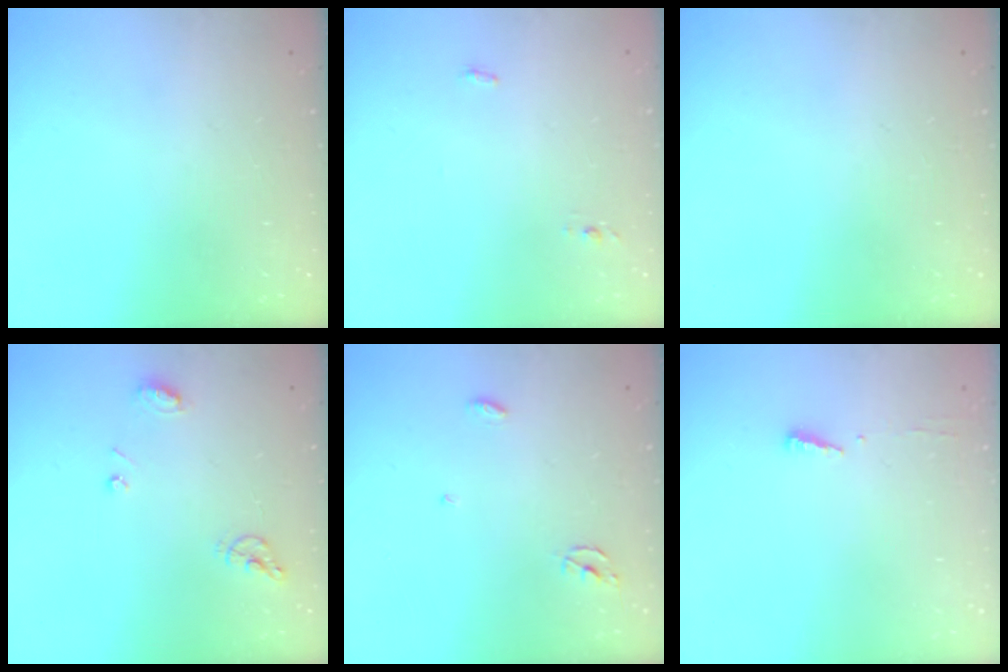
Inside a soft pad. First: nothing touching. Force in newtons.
{"total": 3.4, "press": 3.2, "slide": 1.1}
{"total": 0.0}
{"total": 7.5, "press": 7.4, "slide": 0.9}
{"total": 3.1, "press": 3.1, "slide": 0.2}
{"total": 3.7, "press": 3.7, "slide": 0.5}